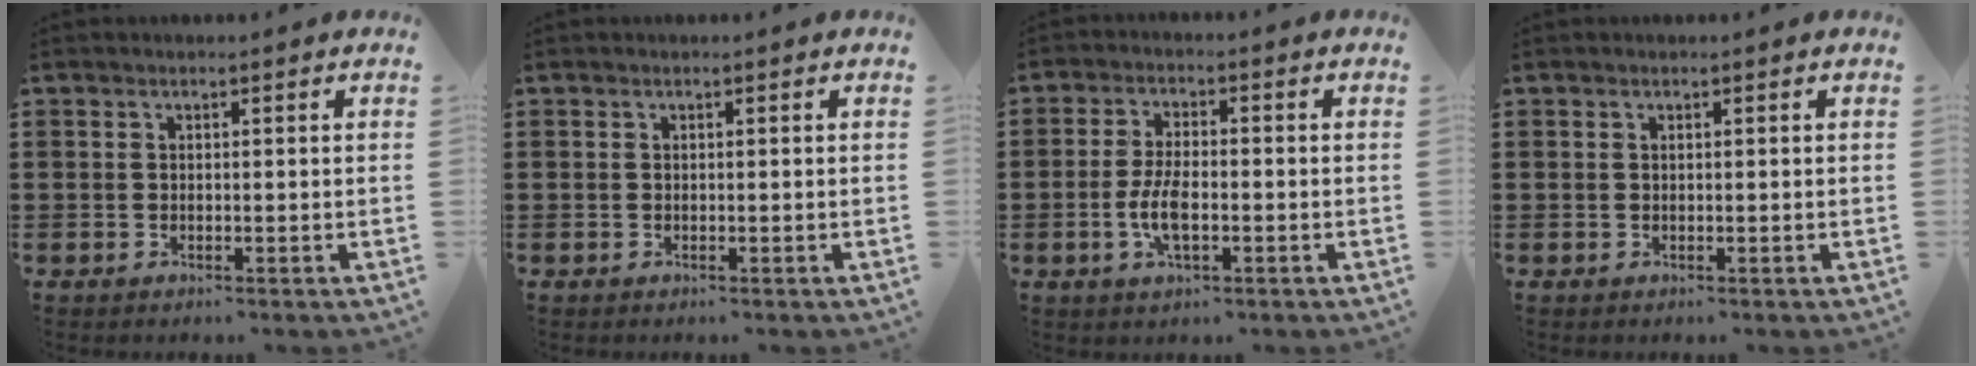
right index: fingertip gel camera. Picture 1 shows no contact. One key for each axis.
{"total": 0.0}
{"total": 5.4, "fx": -1.3, "fy": 2.2, "fz": 4.8, "tx": -0.112, "ty": -0.002, "tz": -0.030}
{"total": 0.0}